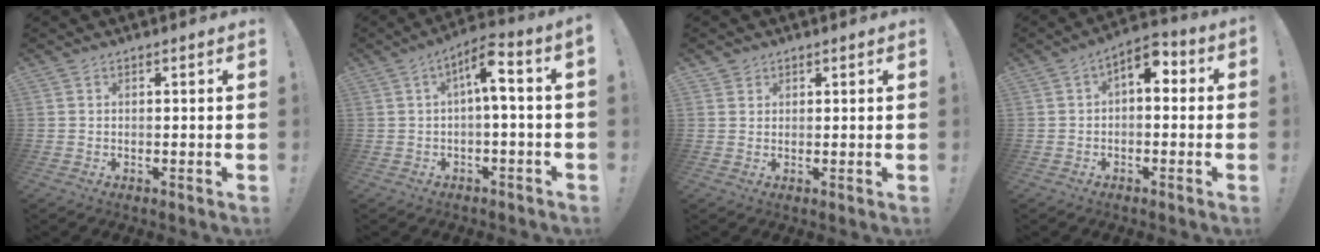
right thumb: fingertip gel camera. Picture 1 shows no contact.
{"total": 8.2, "force": [0.5, 1.4, 8.1], "torque": [-0.126, 0.001, 0.004]}
{"total": 2.1, "force": [1.6, 1.4, 0.0], "torque": [0.000, -0.007, 0.030]}
{"total": 6.0, "force": [0.7, 3.4, 4.9], "torque": [-0.069, -0.004, 0.013]}